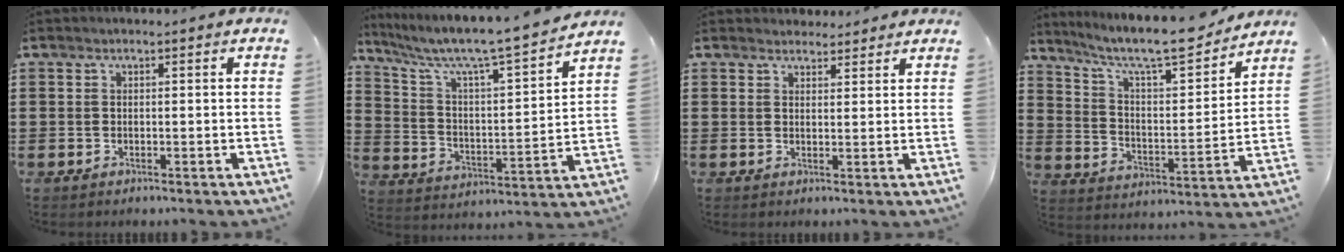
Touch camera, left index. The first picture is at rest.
{"total": 6.7, "force": [5.9, 0.2, 3.2], "torque": [-0.091, -0.052, 0.091]}
{"total": 2.5, "force": [2.3, 0.8, 0.0], "torque": [0.003, -0.004, 0.044]}
{"total": 10.0, "force": [8.5, 1.4, 5.1], "torque": [-0.114, -0.056, 0.138]}